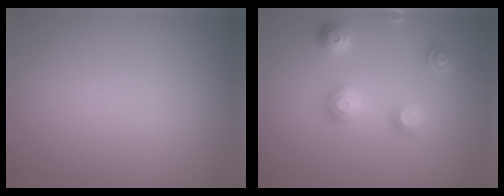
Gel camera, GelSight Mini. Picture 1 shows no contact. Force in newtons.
{"total": 2.8, "press": 2.8, "slide": 0.2}